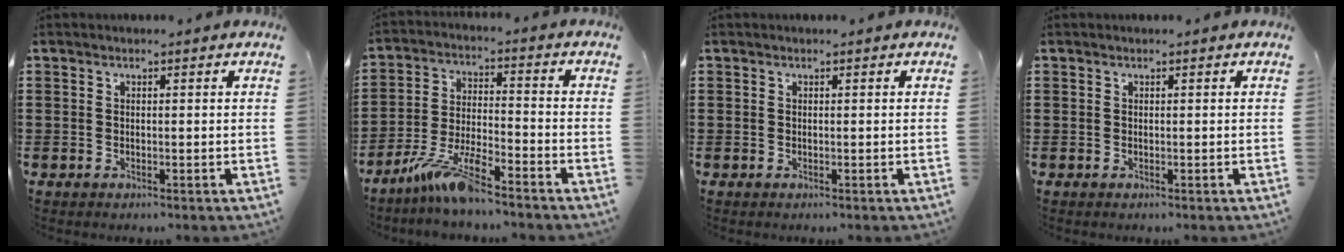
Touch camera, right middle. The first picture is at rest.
{"total": 8.3, "force": [-6.6, 1.0, 4.9], "torque": [-0.107, -0.006, -0.128]}
{"total": 0.0}
{"total": 0.0}